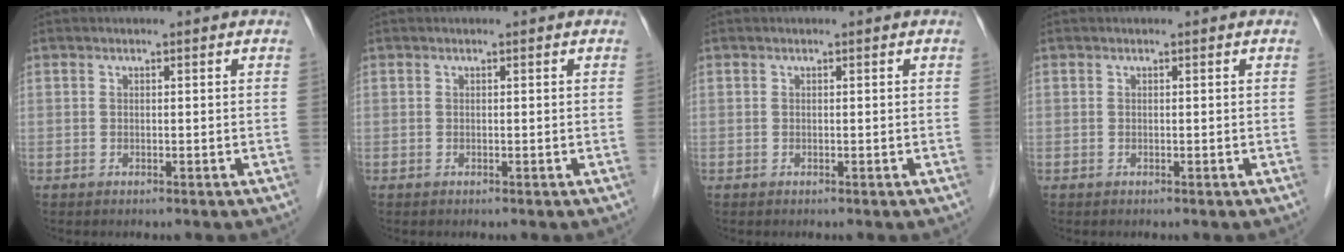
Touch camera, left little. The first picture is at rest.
{"total": 0.0}
{"total": 0.0}
{"total": 0.0}